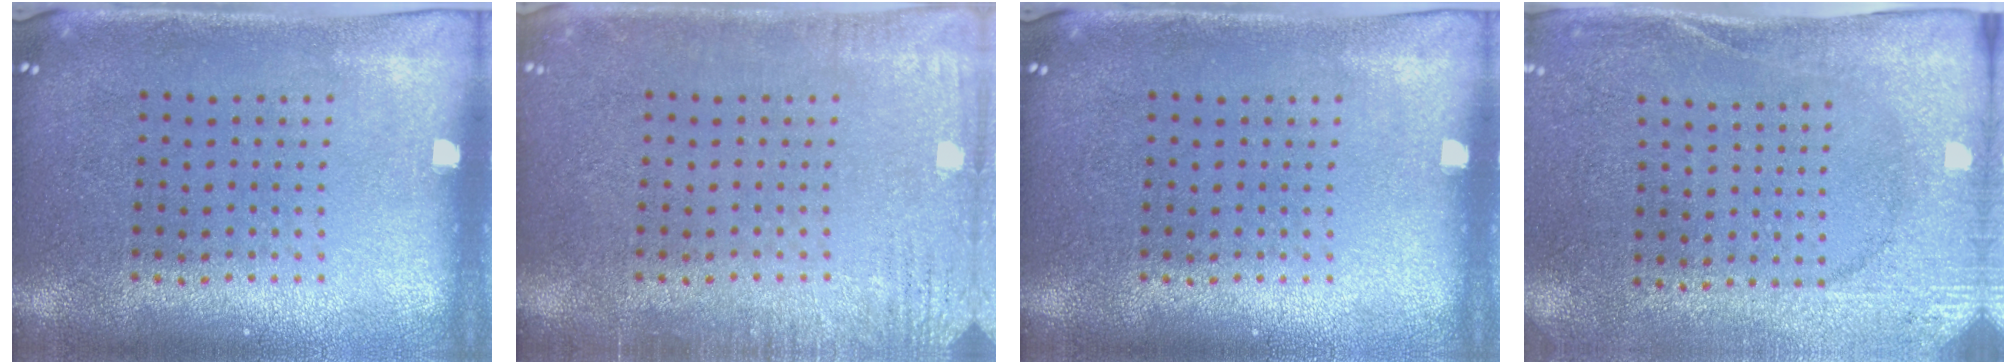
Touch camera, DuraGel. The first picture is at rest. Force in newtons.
{"total": 2.3, "press": 2.2, "slide": 0.4}
{"total": 0.0}
{"total": 2.6, "press": 2.4, "slide": 1.0}